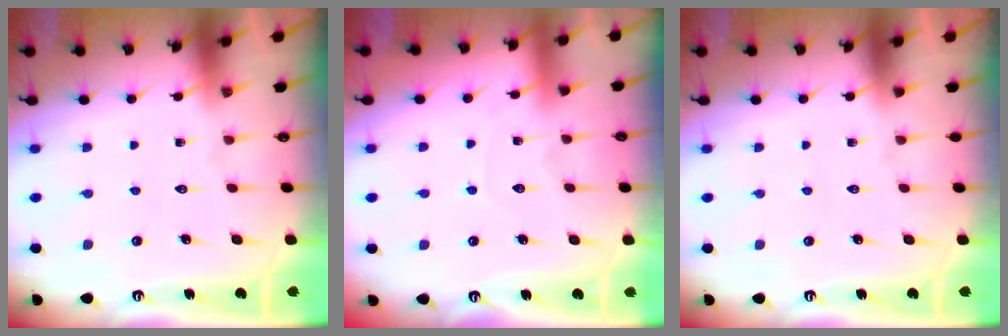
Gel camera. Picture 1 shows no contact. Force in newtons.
{"total": 4.8, "press": 4.8, "slide": 0.6}
{"total": 0.0}